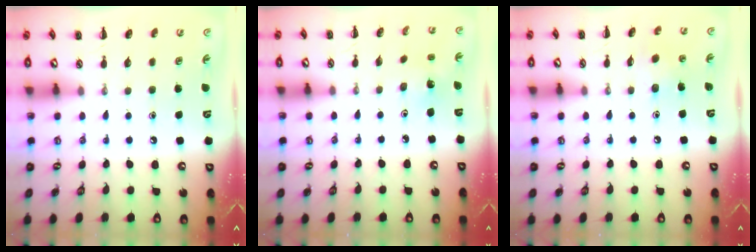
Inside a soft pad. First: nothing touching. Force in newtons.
{"total": 1.5, "press": 1.4, "slide": 0.5}
{"total": 3.9, "press": 3.8, "slide": 0.7}